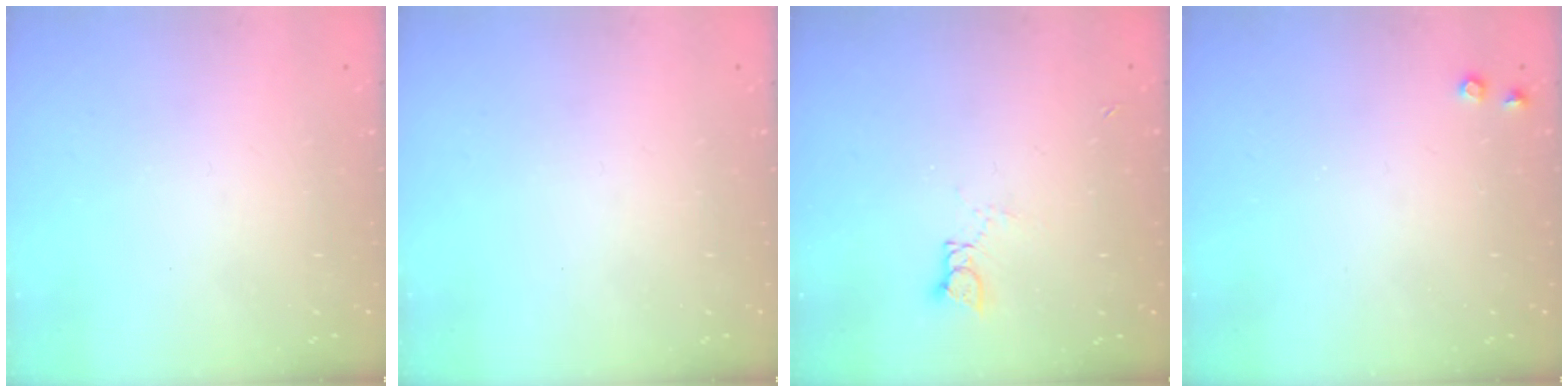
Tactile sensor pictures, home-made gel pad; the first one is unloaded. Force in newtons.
{"total": 0.0}
{"total": 3.1, "press": 3.1, "slide": 0.2}
{"total": 5.7, "press": 5.6, "slide": 0.6}